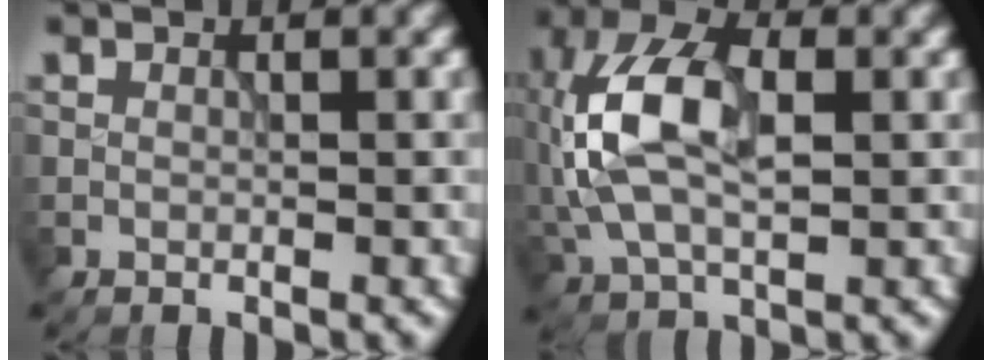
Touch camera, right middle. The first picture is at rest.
{"total": 9.2, "force": [0.4, 5.1, 7.7], "torque": [-0.167, 0.019, -0.004]}